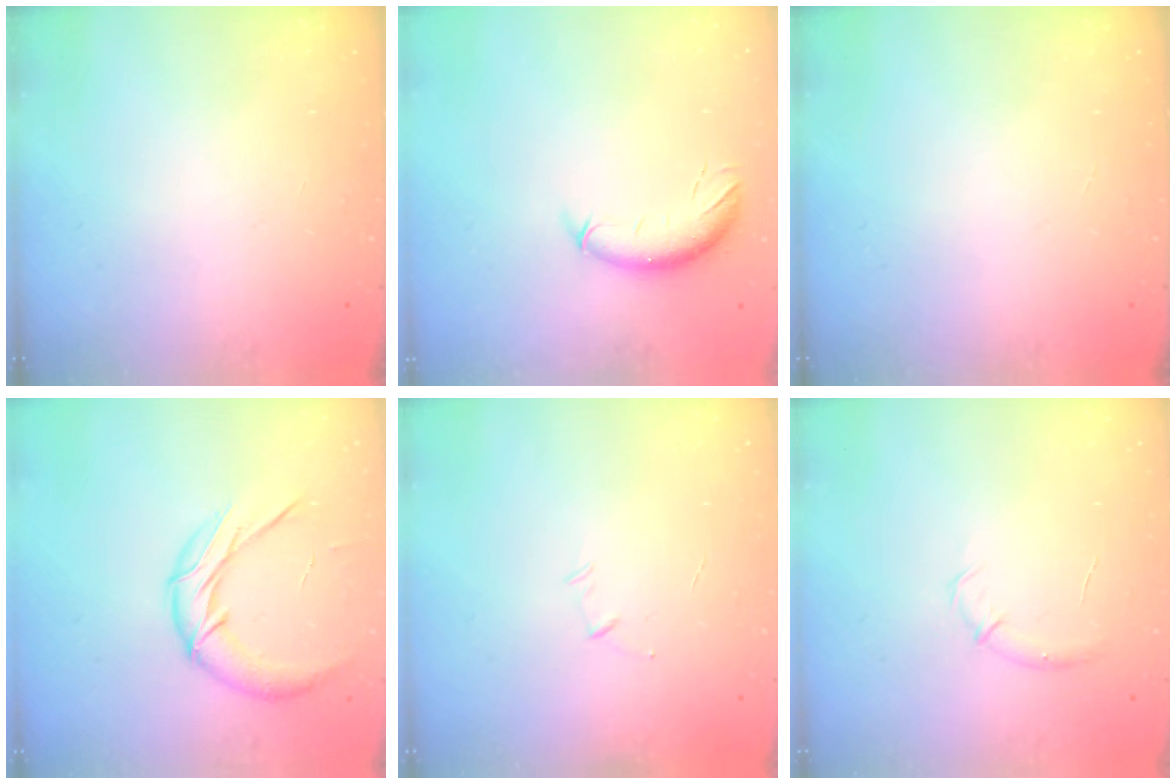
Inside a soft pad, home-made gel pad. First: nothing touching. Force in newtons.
{"total": 8.2, "press": 8.1, "slide": 1.2}
{"total": 0.0}
{"total": 13.5, "press": 13.4, "slide": 1.9}
{"total": 4.0, "press": 3.9, "slide": 0.9}
{"total": 5.6, "press": 5.4, "slide": 1.5}